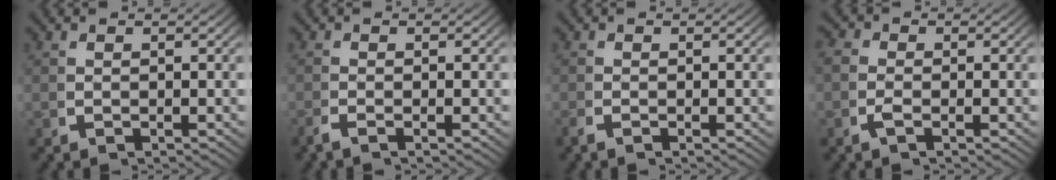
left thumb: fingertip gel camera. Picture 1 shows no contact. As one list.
[{"total": 1.0, "force": [-0.8, 0.0, 0.6], "torque": [-0.016, -0.003, -0.017]}, {"total": 0.7, "force": [-0.5, 0.1, 0.4], "torque": [-0.011, -0.002, -0.011]}, {"total": 1.4, "force": [-0.5, 1.1, 0.7], "torque": [-0.021, -0.007, -0.012]}]